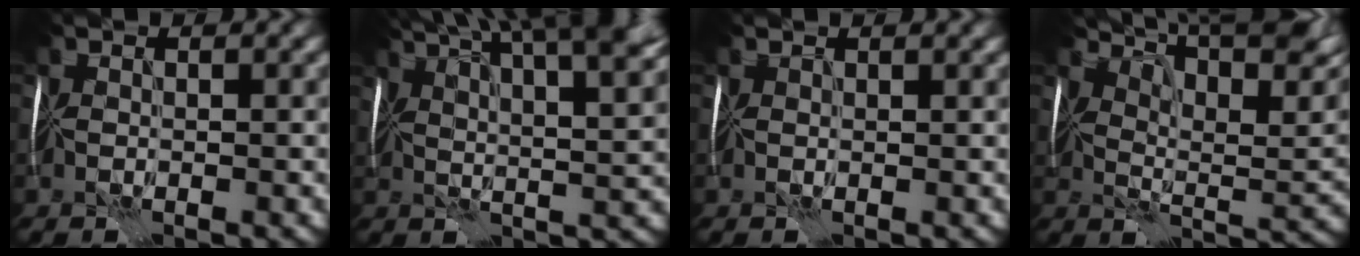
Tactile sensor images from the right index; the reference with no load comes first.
{"total": 13.8, "force": [7.8, 4.3, 10.6], "torque": [-0.149, 0.042, 0.091]}
{"total": 1.1, "force": [1.0, 0.0, 0.4], "torque": [-0.001, 0.002, 0.003]}
{"total": 10.1, "force": [7.4, 2.1, 6.6], "torque": [-0.115, 0.015, 0.112]}